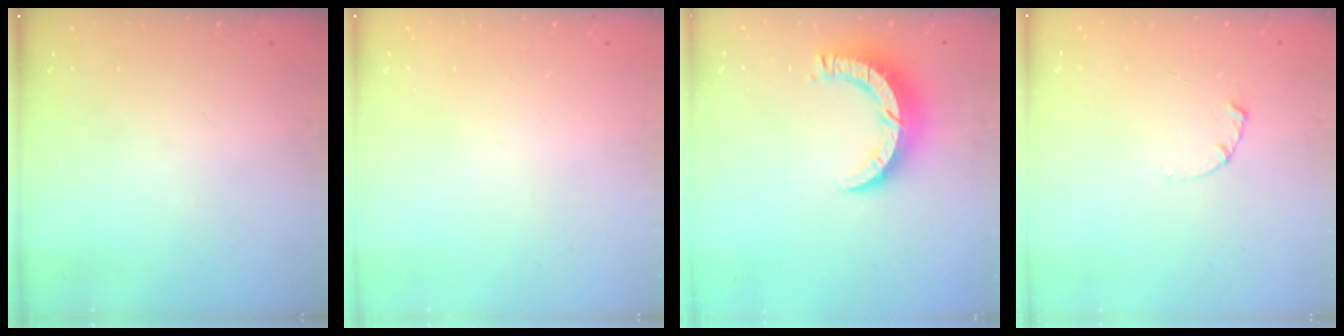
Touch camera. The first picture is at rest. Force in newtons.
{"total": 0.0}
{"total": 9.3, "press": 9.2, "slide": 0.9}
{"total": 1.7, "press": 1.6, "slide": 0.3}